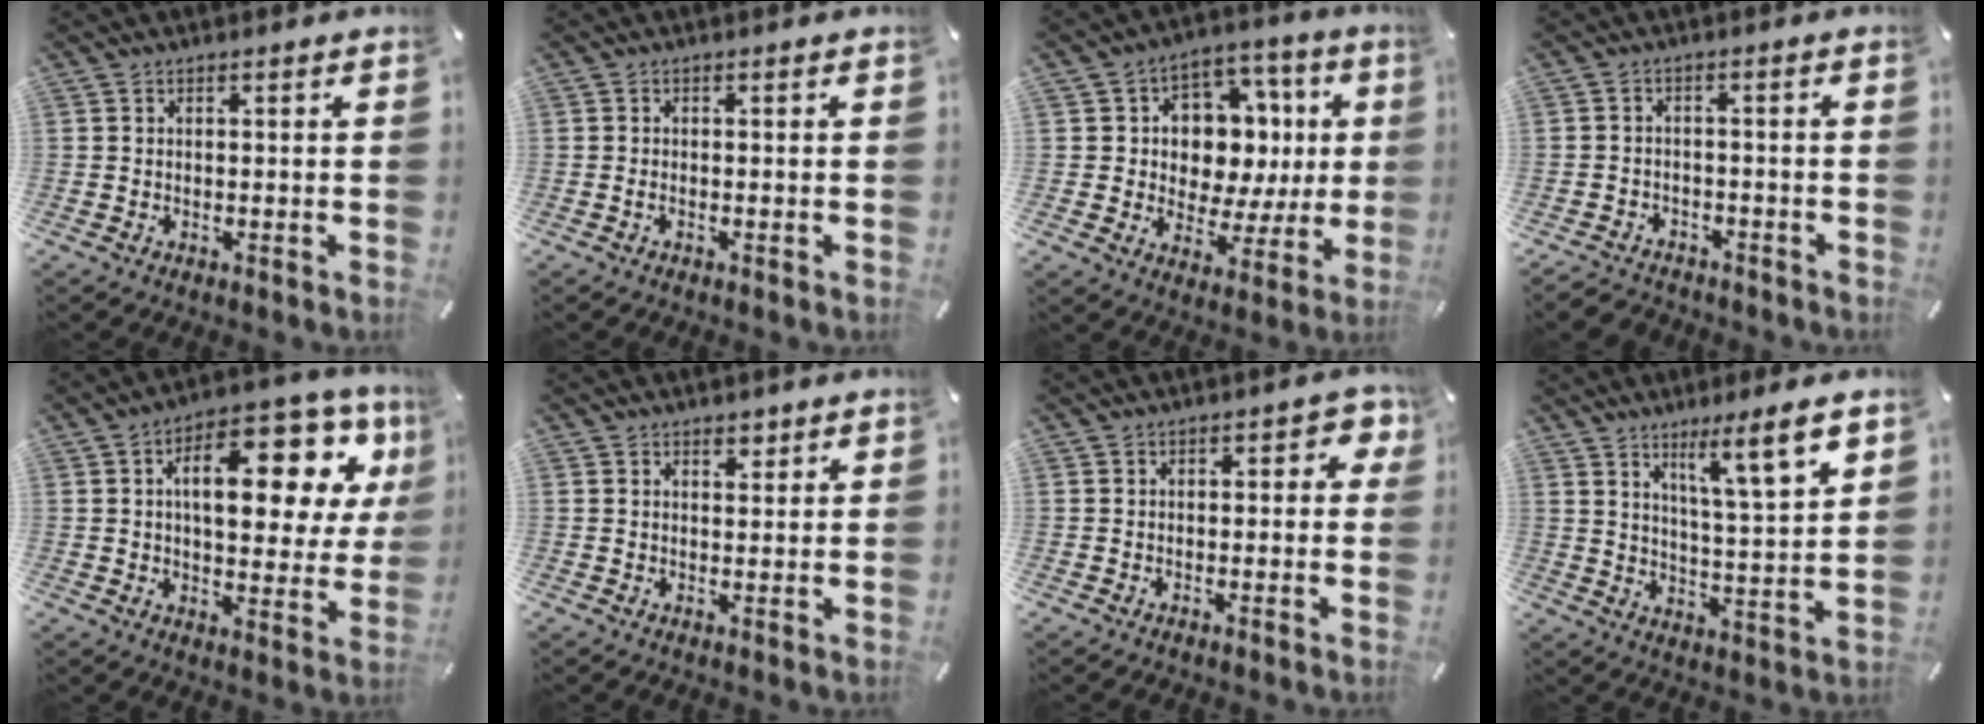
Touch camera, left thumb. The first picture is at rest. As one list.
[{"total": 0.6, "force": [-0.4, 0.2, 0.4], "torque": [-0.011, -0.002, -0.007]}, {"total": 11.2, "force": [1.9, 10.0, 4.7], "torque": [-0.060, -0.028, 0.044]}, {"total": 3.1, "force": [-2.5, 1.7, 0.5], "torque": [-0.015, 0.014, -0.054]}, {"total": 19.5, "force": [7.3, 9.5, 15.4], "torque": [-0.218, -0.040, 0.114]}, {"total": 2.2, "force": [1.5, 1.5, 0.5], "torque": [0.004, -0.004, 0.023]}, {"total": 3.3, "force": [0.5, 2.1, 2.6], "torque": [-0.027, 0.002, 0.001]}, {"total": 10.6, "force": [7.1, 1.4, 7.7], "torque": [-0.112, -0.048, 0.113]}]